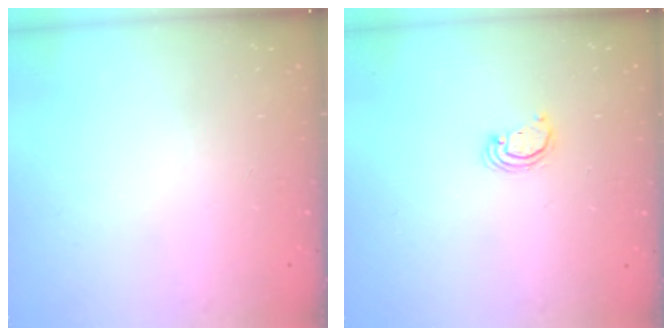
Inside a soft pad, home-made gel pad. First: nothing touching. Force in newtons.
{"total": 2.7, "press": 2.7, "slide": 0.2}